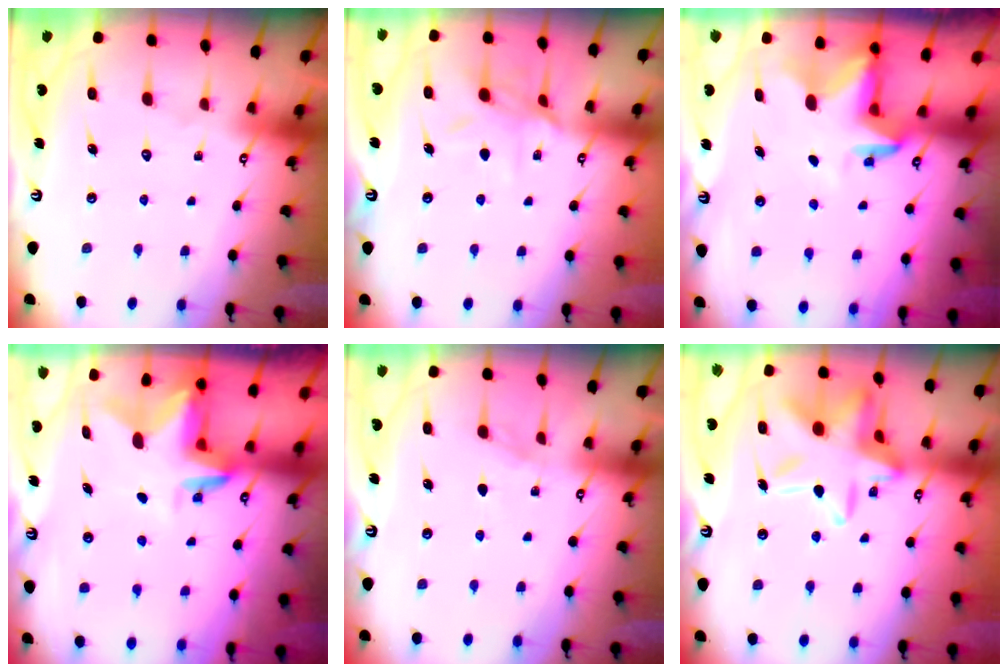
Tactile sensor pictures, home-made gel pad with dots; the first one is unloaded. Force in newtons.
{"total": 7.9, "press": 7.9, "slide": 0.6}
{"total": 2.8, "press": 2.8, "slide": 0.2}
{"total": 3.2, "press": 3.2, "slide": 0.2}
{"total": 3.7, "press": 3.7, "slide": 0.3}
{"total": 17.1, "press": 17.1, "slide": 1.5}